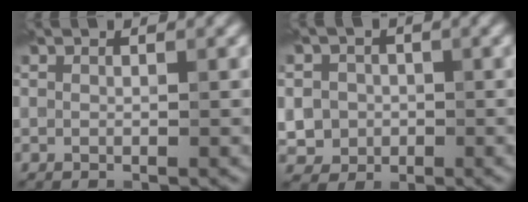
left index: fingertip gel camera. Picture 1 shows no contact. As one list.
[{"total": 5.0, "force": [-0.5, 4.8, 1.3], "torque": [-0.011, 0.011, -0.019]}]